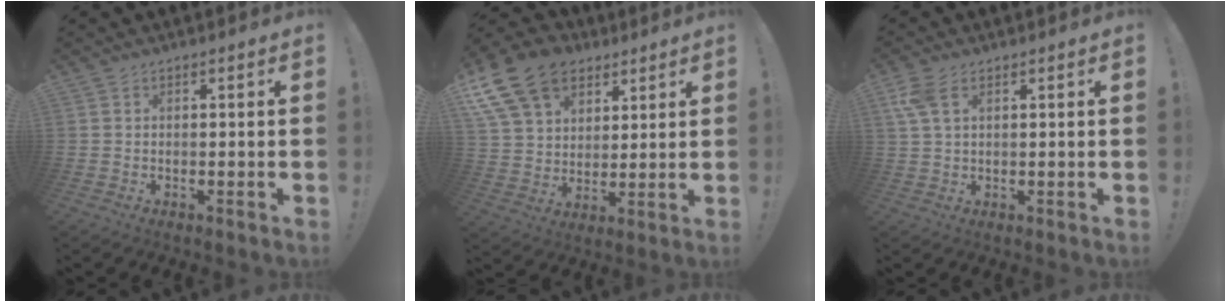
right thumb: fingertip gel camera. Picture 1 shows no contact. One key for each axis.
{"total": 18.7, "fx": 9.9, "fy": 13.0, "fz": 9.0, "tx": -0.154, "ty": -0.050, "tz": 0.186}
{"total": 6.1, "fx": 2.7, "fy": 2.9, "fz": 4.6, "tx": -0.104, "ty": -0.003, "tz": 0.051}